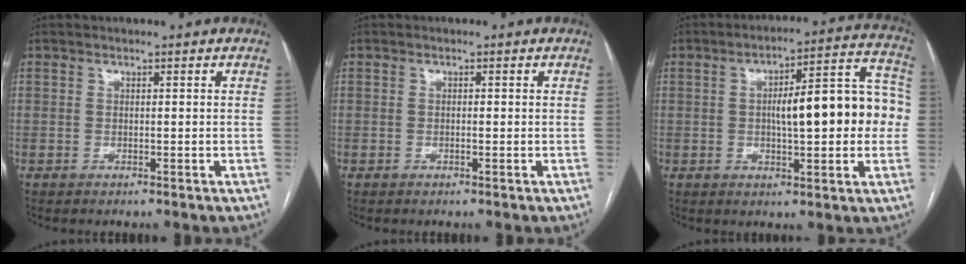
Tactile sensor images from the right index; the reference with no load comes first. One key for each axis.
{"total": 0.6, "fx": -0.1, "fy": 0.1, "fz": 0.5, "tx": -0.010, "ty": 0.000, "tz": -0.001}
{"total": 15.1, "fx": 0.0, "fy": 3.9, "fz": 14.6, "tx": -0.194, "ty": 0.042, "tz": 0.003}